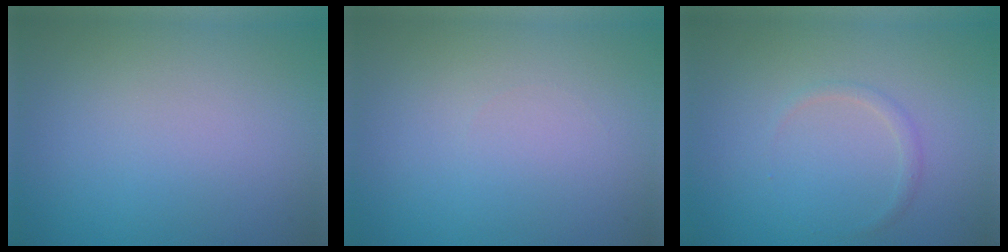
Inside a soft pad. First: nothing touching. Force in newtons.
{"total": 0.0}
{"total": 0.8, "press": 0.8, "slide": 0.0}